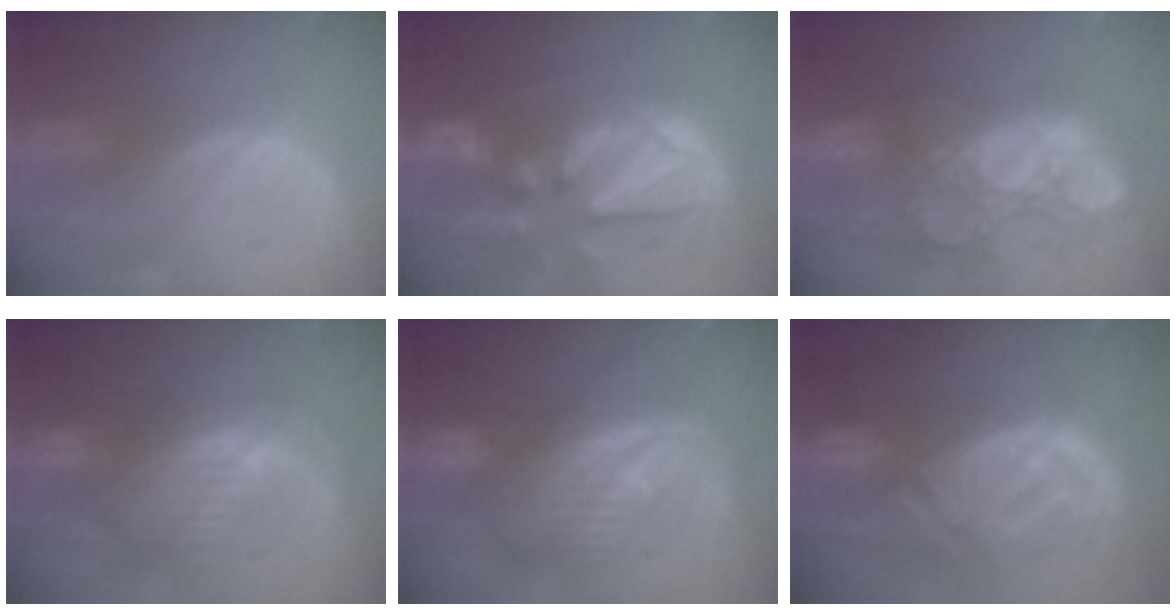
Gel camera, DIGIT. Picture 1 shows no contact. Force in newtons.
{"total": 13.1, "press": 11.4, "slide": 6.6}
{"total": 11.8, "press": 11.2, "slide": 3.7}
{"total": 11.1, "press": 9.7, "slide": 5.5}
{"total": 12.3, "press": 10.6, "slide": 6.2}
{"total": 12.8, "press": 11.3, "slide": 6.0}